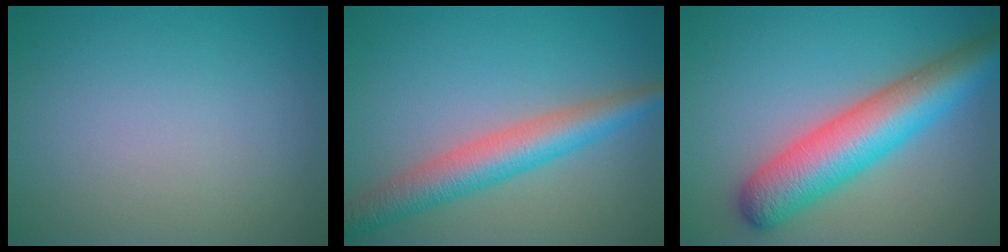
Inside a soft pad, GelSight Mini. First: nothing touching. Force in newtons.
{"total": 5.3, "press": 5.3, "slide": 0.2}
{"total": 8.4, "press": 8.4, "slide": 0.3}